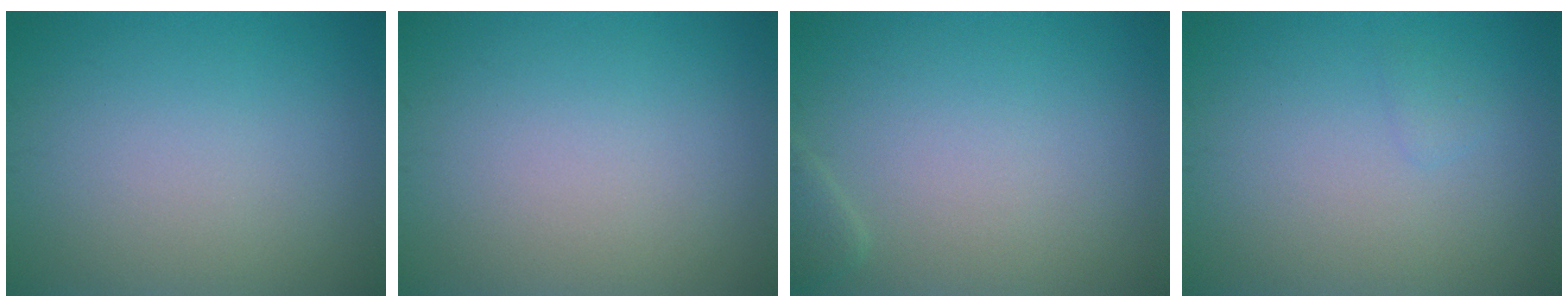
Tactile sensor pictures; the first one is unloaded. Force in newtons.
{"total": 0.0}
{"total": 0.9, "press": 0.9, "slide": 0.1}
{"total": 0.6, "press": 0.6, "slide": 0.0}